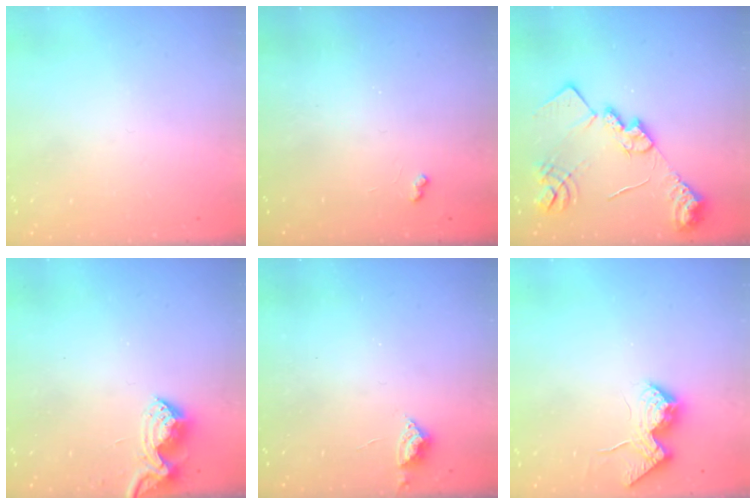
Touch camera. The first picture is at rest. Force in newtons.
{"total": 2.9, "press": 2.9, "slide": 0.5}
{"total": 17.6, "press": 17.5, "slide": 1.1}
{"total": 8.9, "press": 8.9, "slide": 0.4}
{"total": 3.9, "press": 3.8, "slide": 0.7}
{"total": 16.7, "press": 16.7, "slide": 0.5}